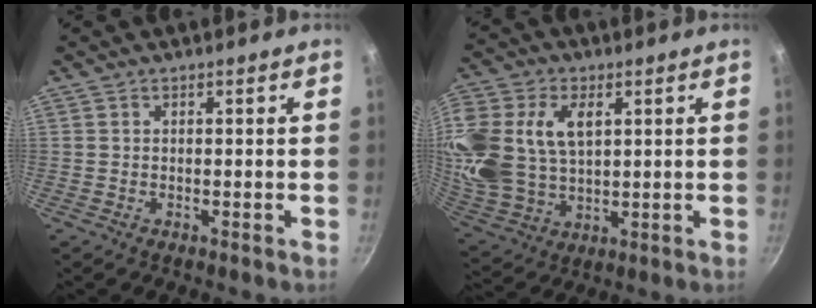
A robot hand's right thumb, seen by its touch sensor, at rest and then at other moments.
{"total": 21.5, "force": [5.9, 14.5, 14.7], "torque": [-0.336, 0.000, 0.119]}